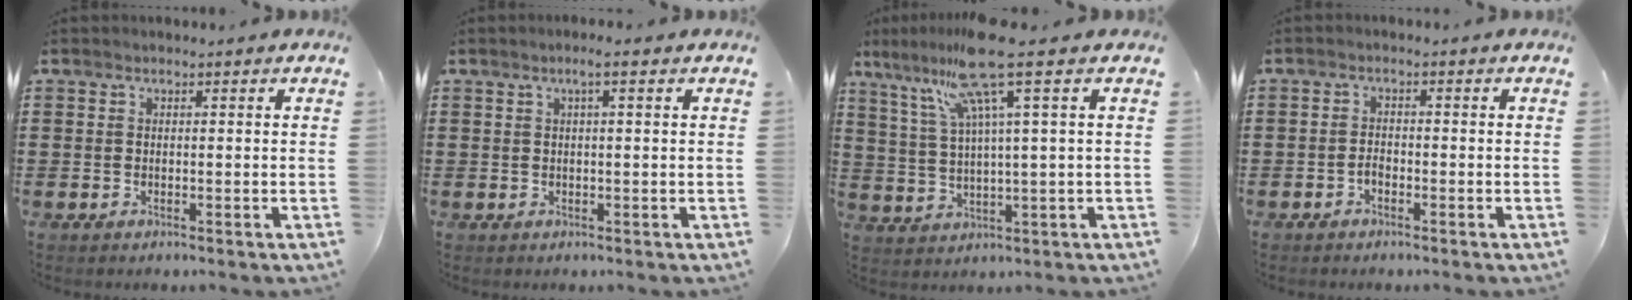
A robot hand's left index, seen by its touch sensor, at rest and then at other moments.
{"total": 1.5, "force": [0.5, -0.2, 1.5], "torque": [-0.028, 0.001, 0.007]}
{"total": 10.3, "force": [5.5, -0.2, 8.7], "torque": [-0.205, -0.019, 0.086]}
{"total": 1.4, "force": [-1.0, 0.6, 0.8], "torque": [-0.020, 0.003, -0.020]}